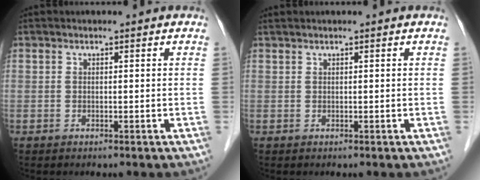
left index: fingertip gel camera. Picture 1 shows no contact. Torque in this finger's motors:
{"motor_torque": [0.03, 0.09, -0.02, -0.01]}